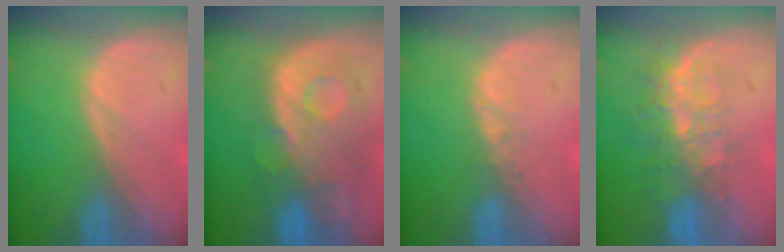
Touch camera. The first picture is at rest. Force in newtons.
{"total": 10.8, "press": 9.5, "slide": 5.1}
{"total": 1.0, "press": 1.0, "slide": 0.2}
{"total": 8.2, "press": 6.8, "slide": 4.6}